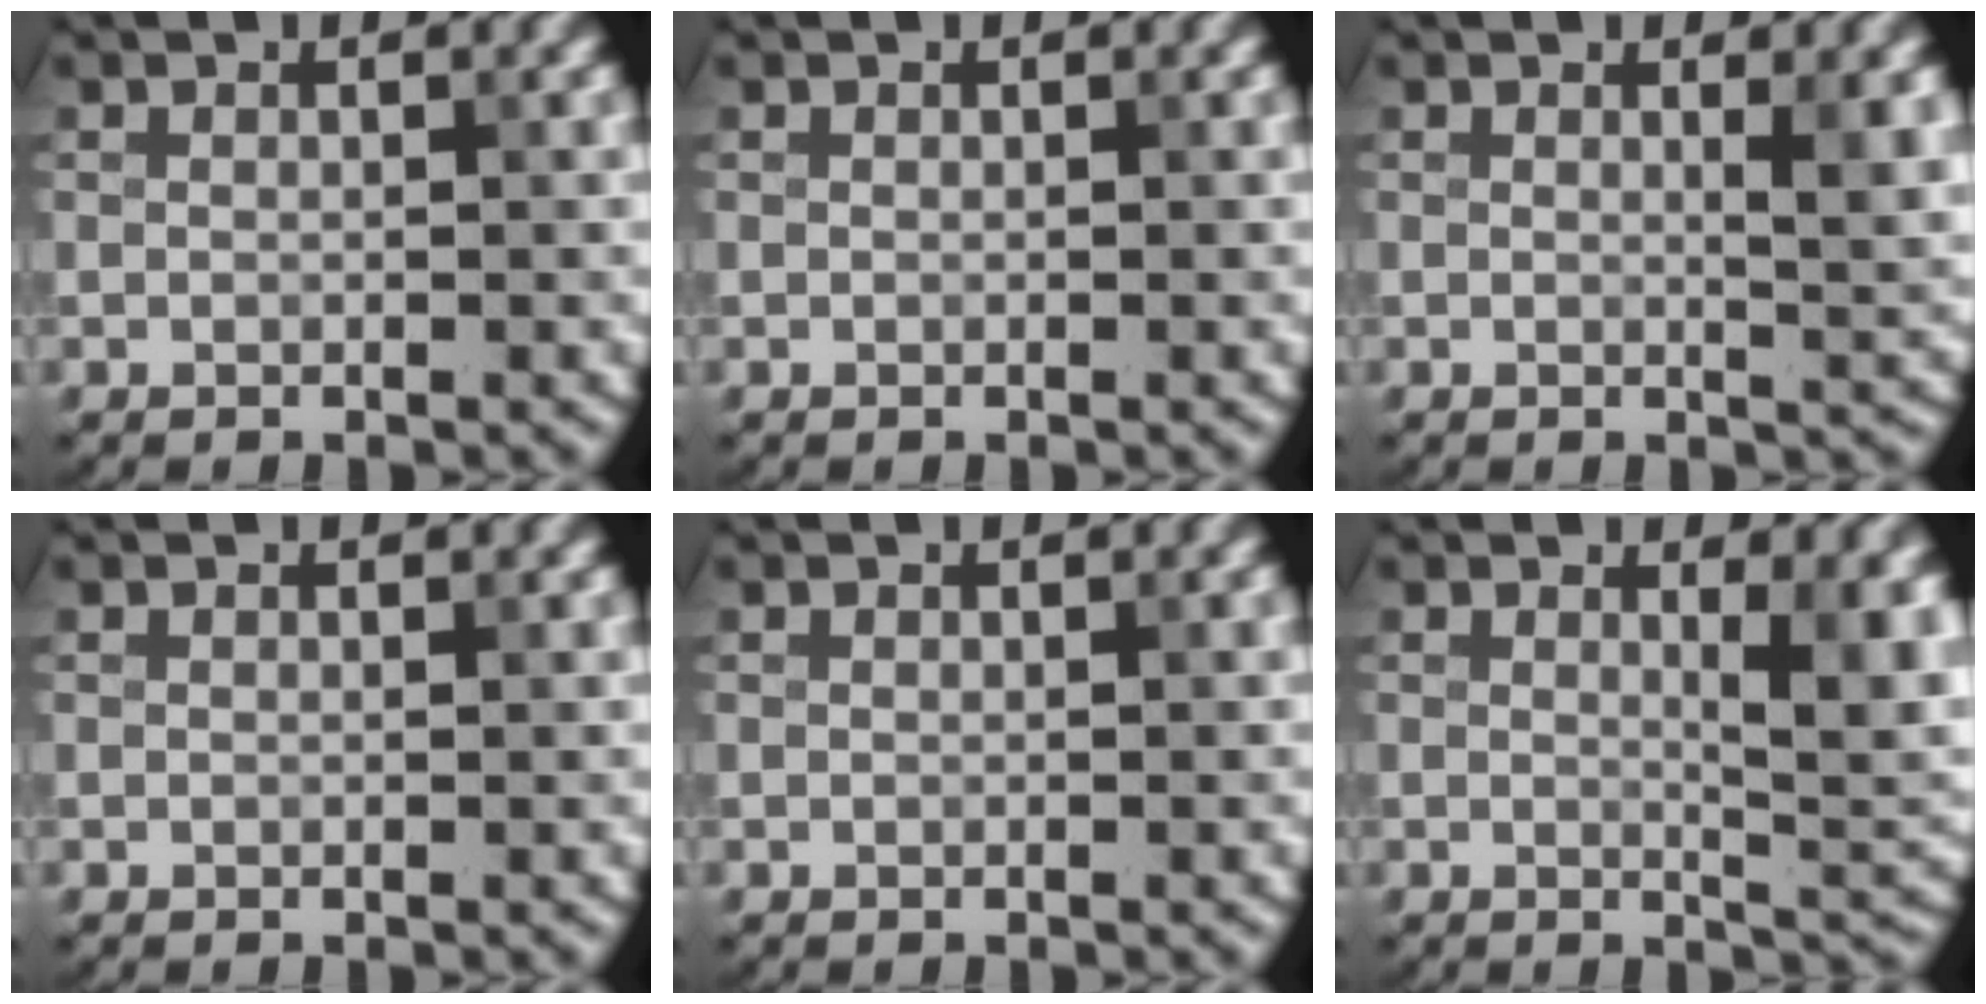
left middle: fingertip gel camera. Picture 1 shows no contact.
{"total": 0.0}
{"total": 2.7, "force": [0.8, 0.7, 2.5], "torque": [-0.027, -0.005, 0.012]}
{"total": 0.0}
{"total": 0.0}
{"total": 5.5, "force": [1.4, 1.7, 5.1], "torque": [-0.060, -0.010, 0.027]}